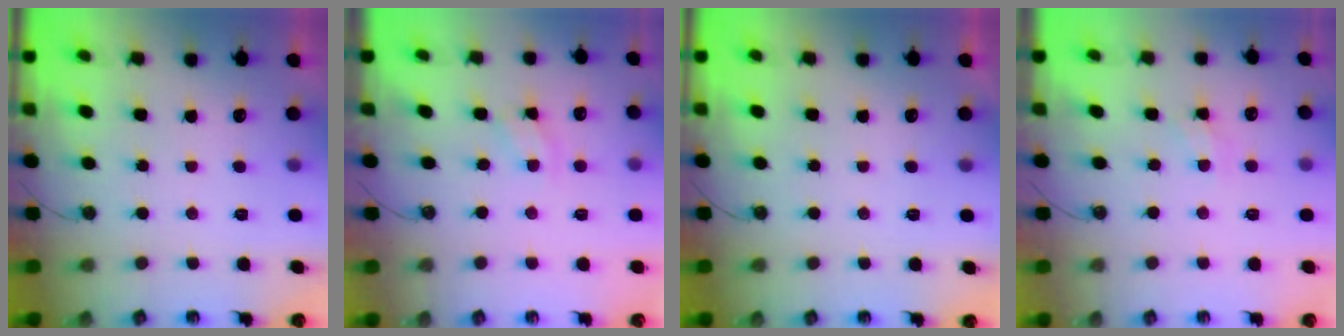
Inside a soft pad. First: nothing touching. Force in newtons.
{"total": 3.0, "press": 3.0, "slide": 0.5}
{"total": 0.0}
{"total": 3.7, "press": 3.7, "slide": 0.6}